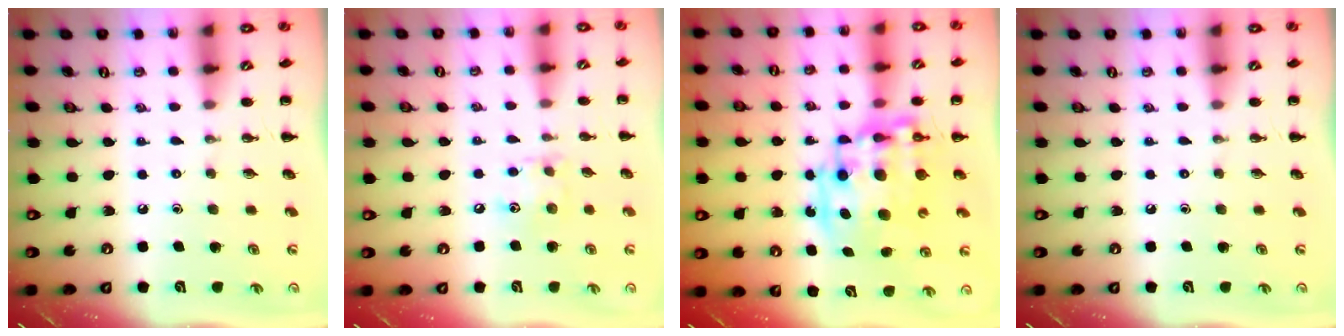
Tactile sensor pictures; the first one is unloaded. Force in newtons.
{"total": 7.6, "press": 7.5, "slide": 1.0}
{"total": 15.5, "press": 15.1, "slide": 3.3}
{"total": 0.0}